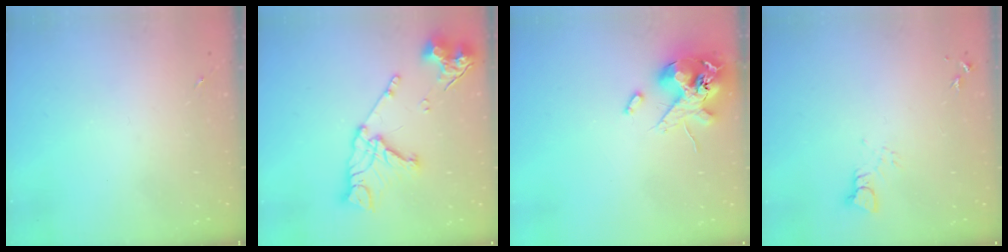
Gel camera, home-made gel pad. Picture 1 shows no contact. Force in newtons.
{"total": 17.1, "press": 17.0, "slide": 1.9}
{"total": 14.1, "press": 13.9, "slide": 2.5}
{"total": 3.1, "press": 3.1, "slide": 0.4}